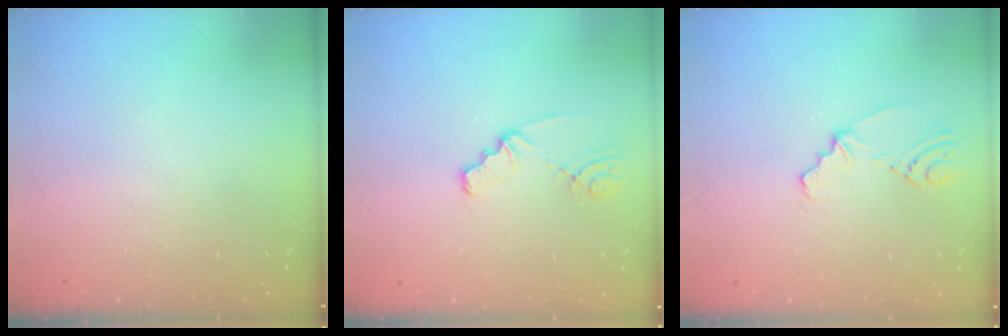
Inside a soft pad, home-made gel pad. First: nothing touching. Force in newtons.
{"total": 1.9, "press": 1.9, "slide": 0.3}
{"total": 4.0, "press": 1.9, "slide": 3.5}